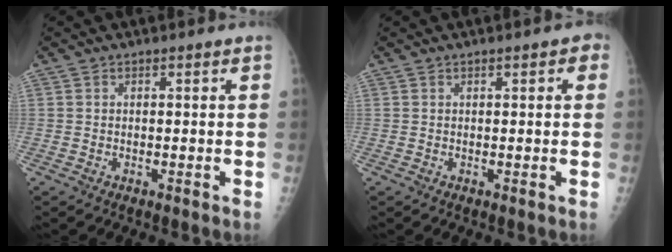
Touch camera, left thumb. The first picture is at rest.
{"total": 2.2, "force": [0.8, 0.9, 1.8], "torque": [-0.019, 0.003, 0.007]}